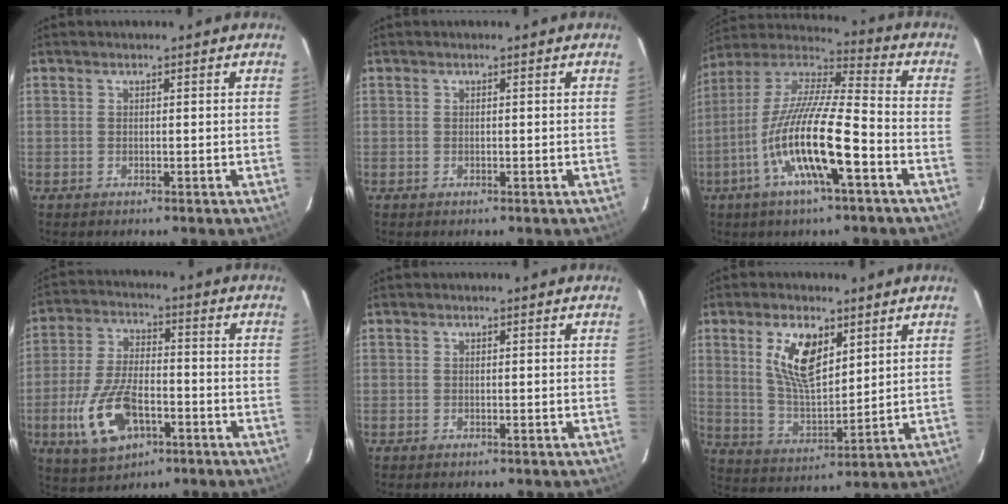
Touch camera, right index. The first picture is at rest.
{"total": 0.0}
{"total": 18.2, "force": [-7.4, 3.1, 16.4], "torque": [-0.309, -0.023, -0.147]}
{"total": 13.9, "force": [-5.4, 7.0, 10.7], "torque": [-0.234, -0.008, -0.090]}
{"total": 0.0}
{"total": 11.2, "force": [5.0, 5.1, 8.6], "torque": [-0.160, 0.005, 0.106]}